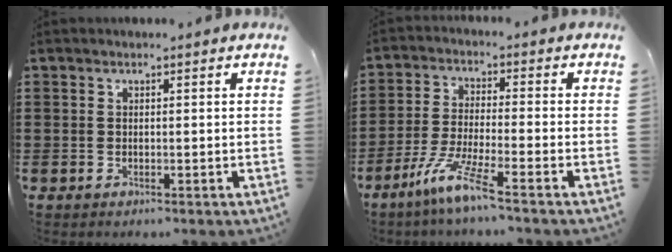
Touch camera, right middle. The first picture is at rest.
{"total": 7.4, "force": [-5.2, 0.4, 5.3], "torque": [-0.109, -0.011, -0.098]}